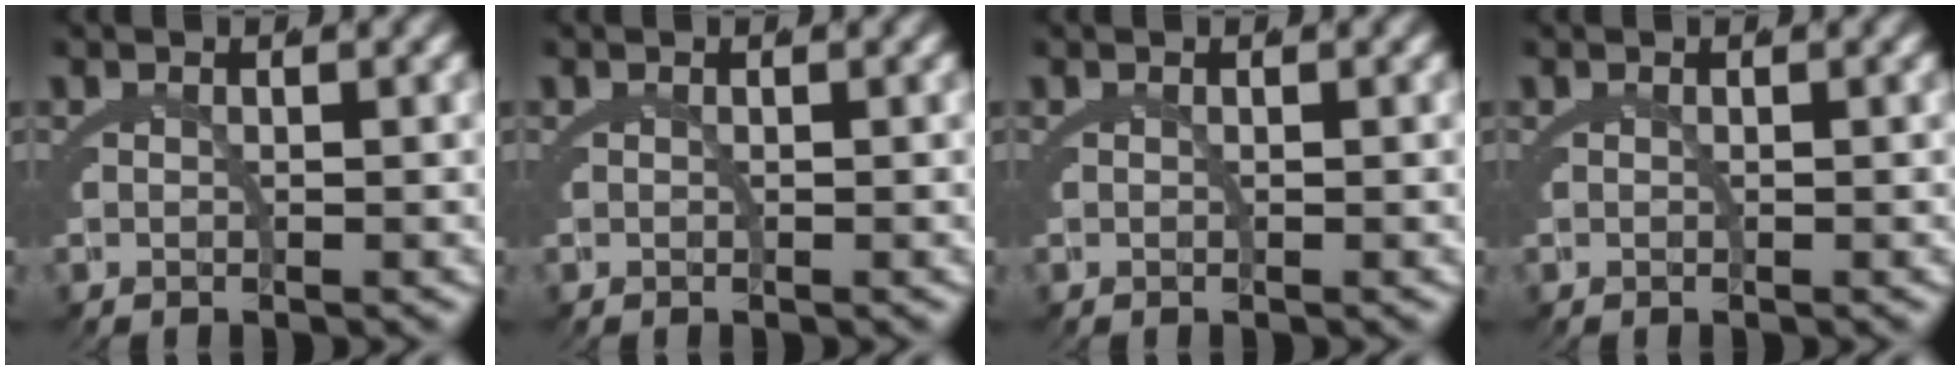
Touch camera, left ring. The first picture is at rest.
{"total": 0.0}
{"total": 0.0}
{"total": 0.0}